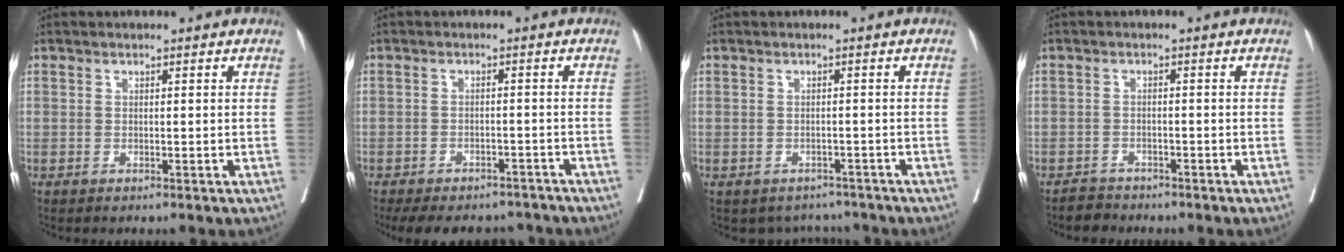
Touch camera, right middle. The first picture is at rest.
{"total": 12.7, "force": [-11.0, 5.0, 3.9], "torque": [-0.069, 0.006, -0.137]}
{"total": 4.2, "force": [-3.7, 2.1, 0.1], "torque": [0.009, 0.013, -0.045]}
{"total": 2.2, "force": [-2.1, 0.8, -0.4], "torque": [0.004, -0.002, -0.039]}